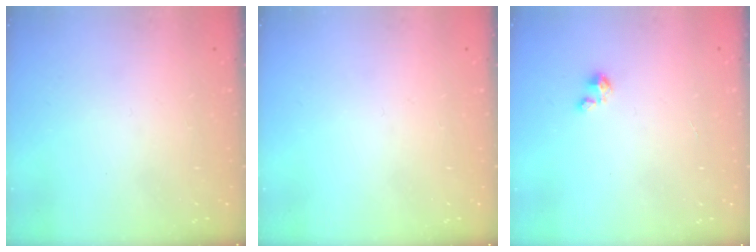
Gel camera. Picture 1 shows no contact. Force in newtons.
{"total": 0.0}
{"total": 1.8, "press": 1.8, "slide": 0.1}